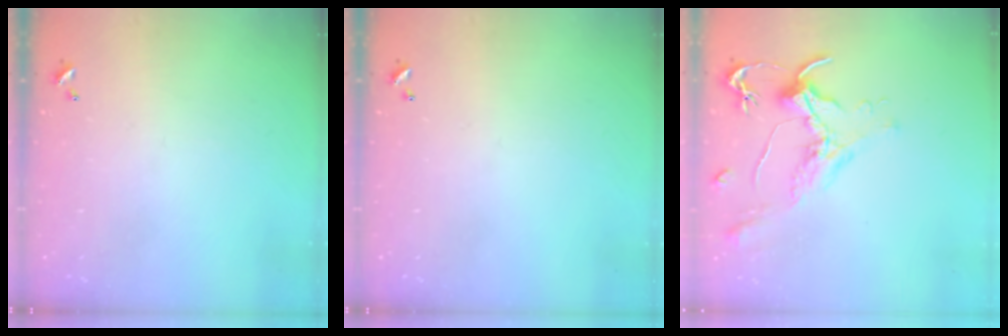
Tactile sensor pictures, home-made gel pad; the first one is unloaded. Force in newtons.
{"total": 0.0}
{"total": 1.6, "press": 1.5, "slide": 0.7}